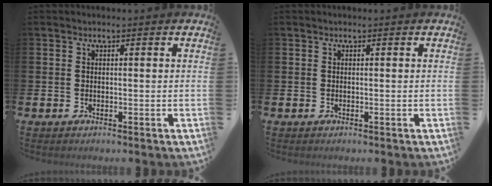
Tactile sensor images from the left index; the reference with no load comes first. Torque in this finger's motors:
{"motor_torque": [0.04, 0.04, 0.00, 0.00]}